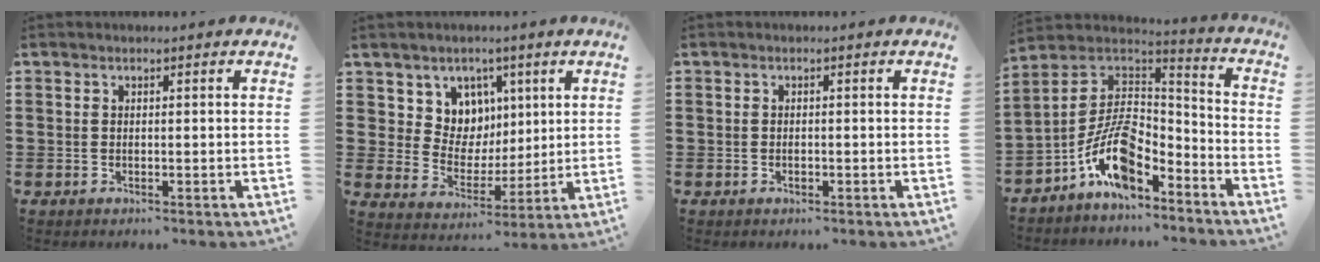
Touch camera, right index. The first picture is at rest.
{"total": 7.4, "force": [3.6, 6.3, 0.9], "torque": [-0.056, -0.018, 0.069]}
{"total": 0.8, "force": [-0.3, 0.5, 0.6], "torque": [-0.012, -0.002, -0.006]}
{"total": 11.5, "force": [-6.5, 5.0, 8.0], "torque": [-0.176, 0.007, -0.131]}